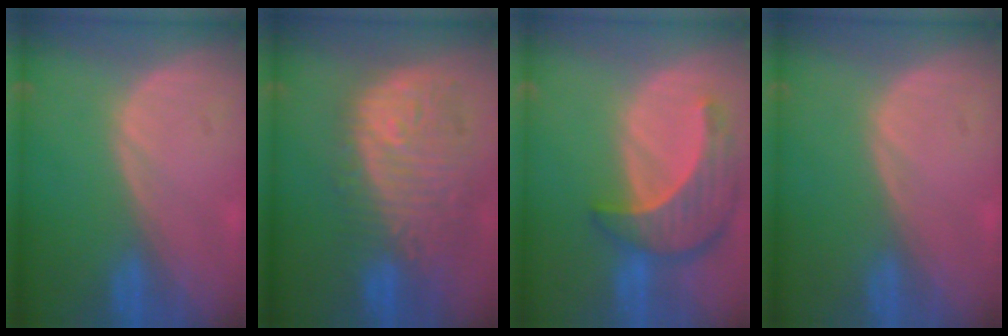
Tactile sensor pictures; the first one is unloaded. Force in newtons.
{"total": 11.9, "press": 10.7, "slide": 5.3}
{"total": 8.7, "press": 8.0, "slide": 3.6}
{"total": 0.0}